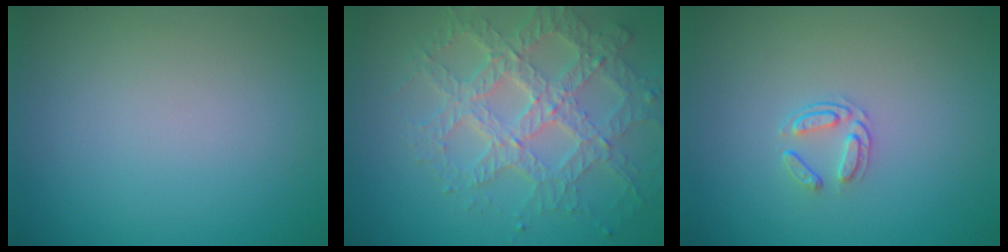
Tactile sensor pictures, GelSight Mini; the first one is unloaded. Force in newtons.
{"total": 7.4, "press": 5.3, "slide": 5.1}
{"total": 1.6, "press": 1.0, "slide": 1.2}